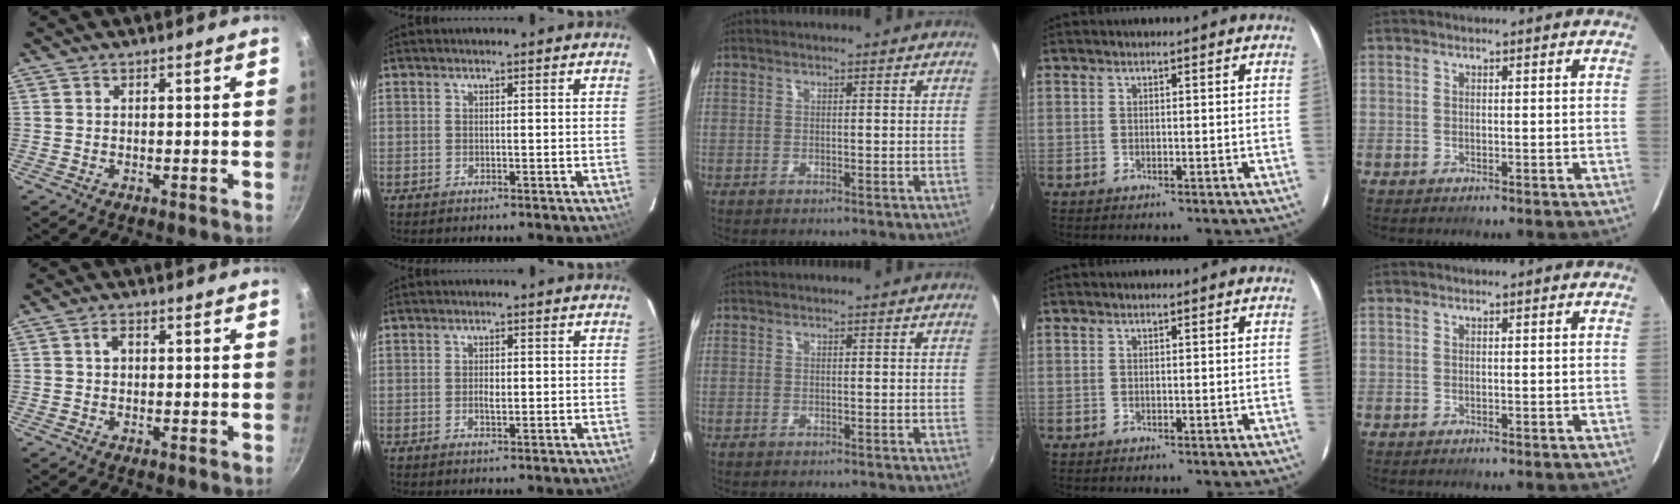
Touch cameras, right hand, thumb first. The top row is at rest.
{"thumb": {"total": 1.9, "force": [0.4, 1.3, 1.3], "torque": [-0.017, 0.004, 0.006]}, "index": {"total": 1.8, "force": [-0.3, 0.8, 1.5], "torque": [-0.027, 0.000, -0.005]}}